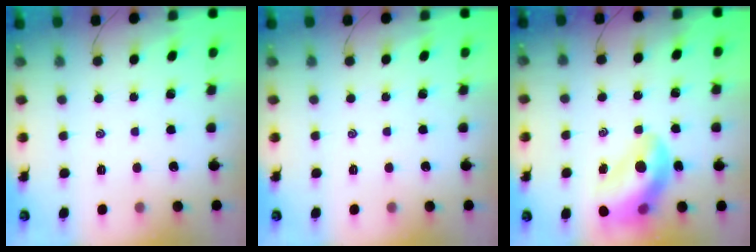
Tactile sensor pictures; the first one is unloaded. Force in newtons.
{"total": 0.0}
{"total": 14.0, "press": 13.5, "slide": 3.8}